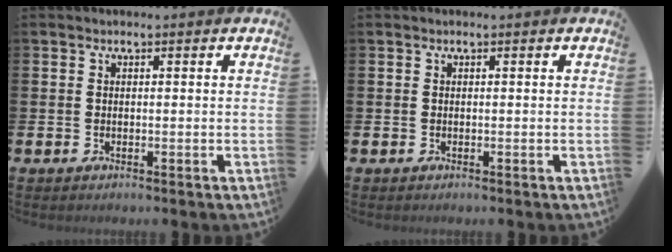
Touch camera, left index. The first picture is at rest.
{"total": 0.0}